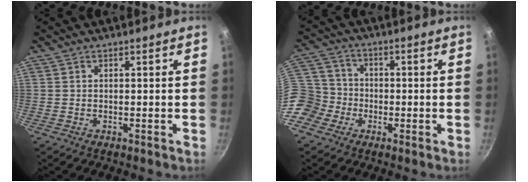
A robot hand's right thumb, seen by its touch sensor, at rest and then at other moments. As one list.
[{"total": 10.6, "force": [-4.0, 9.2, 3.2], "torque": [-0.035, 0.044, -0.087]}]